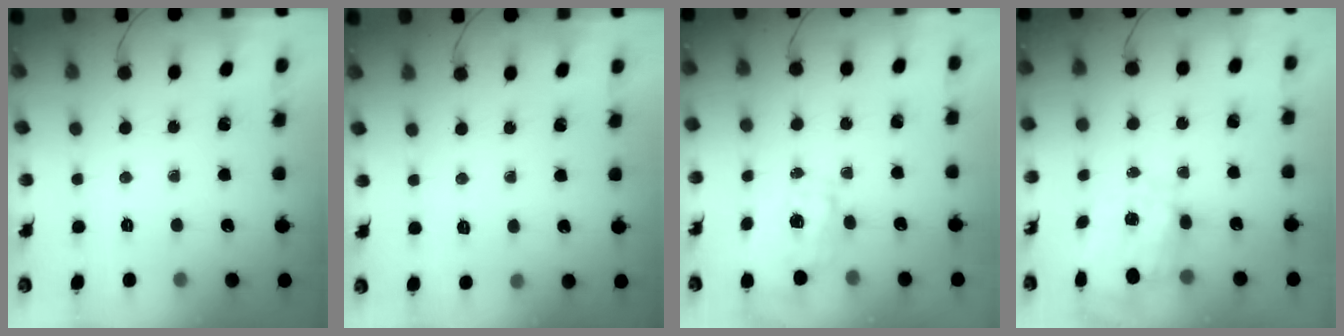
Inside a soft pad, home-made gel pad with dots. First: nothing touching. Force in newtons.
{"total": 1.6, "press": 0.1, "slide": 1.6}
{"total": 1.9, "press": 1.9, "slide": 0.5}
{"total": 7.9, "press": 7.8, "slide": 1.0}